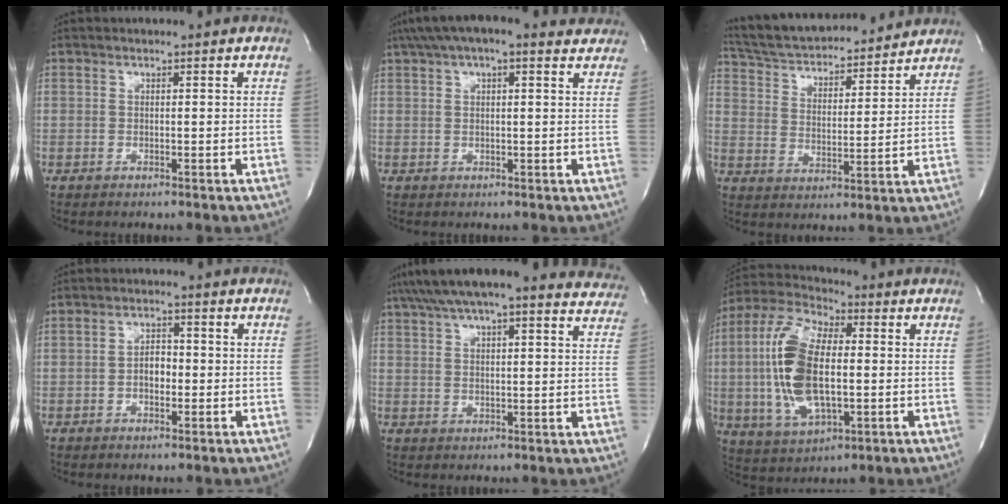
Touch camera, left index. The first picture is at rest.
{"total": 11.9, "force": [9.2, 3.2, 6.8], "torque": [-0.116, 0.048, 0.122]}
{"total": 19.5, "force": [18.0, 4.1, 6.2], "torque": [-0.116, 0.024, 0.279]}
{"total": 3.3, "force": [-0.7, 1.8, 2.7], "torque": [-0.046, 0.008, -0.011]}
{"total": 24.9, "force": [21.6, 4.7, 11.4], "torque": [-0.187, 0.004, 0.266]}
{"total": 15.7, "force": [-0.4, 6.4, 14.3], "torque": [-0.319, 0.007, -0.007]}